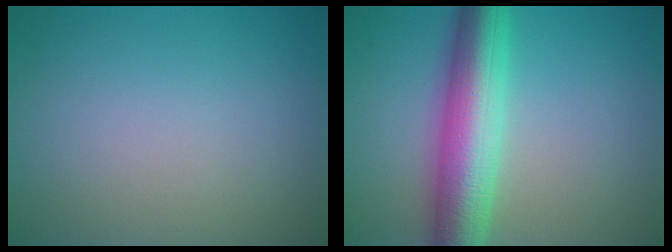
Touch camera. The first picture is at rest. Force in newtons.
{"total": 8.5, "press": 8.5, "slide": 0.1}